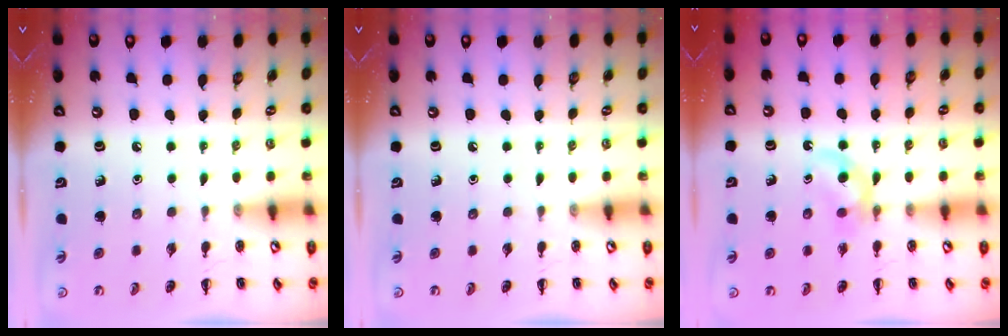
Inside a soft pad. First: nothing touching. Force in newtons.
{"total": 0.0}
{"total": 4.1, "press": 3.8, "slide": 1.5}